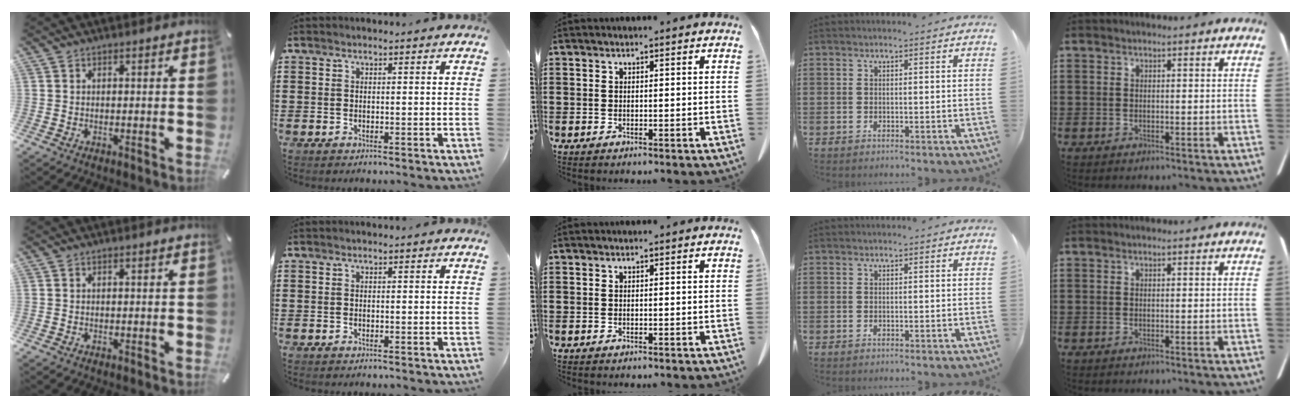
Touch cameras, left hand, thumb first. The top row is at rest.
{}